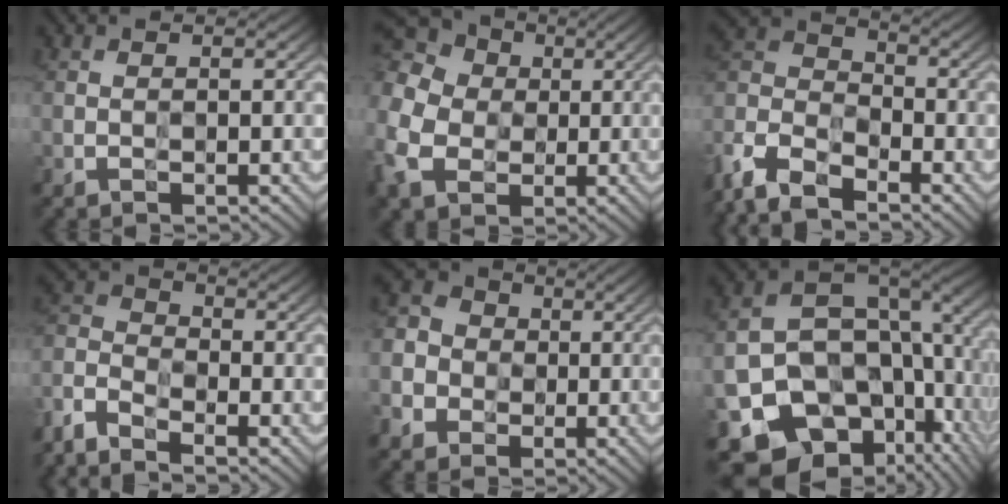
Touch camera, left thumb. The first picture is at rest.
{"total": 14.3, "force": [-1.3, 12.0, 7.7], "torque": [-0.242, -0.022, -0.046]}
{"total": 11.0, "force": [-8.5, 4.5, 5.3], "torque": [-0.131, -0.014, -0.187]}
{"total": 6.1, "force": [-5.1, 2.4, 2.6], "torque": [-0.066, -0.011, -0.126]}
{"total": 8.3, "force": [-1.5, 7.7, 2.7], "torque": [-0.098, -0.002, -0.050]}
{"total": 19.0, "force": [-4.5, 13.4, 12.8], "torque": [-0.247, -0.058, -0.020]}